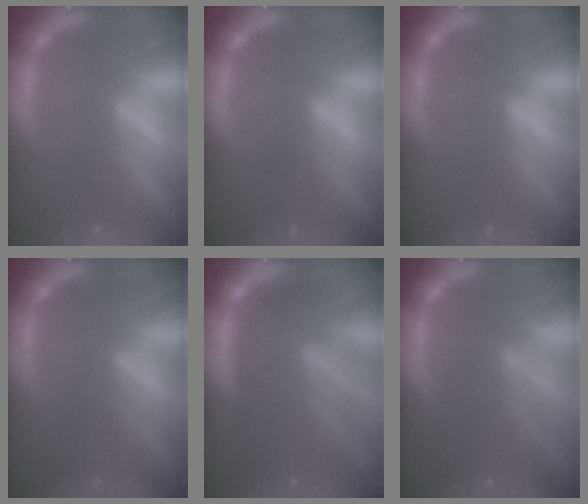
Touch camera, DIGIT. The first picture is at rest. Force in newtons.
{"total": 1.5}
{"total": 0.0}
{"total": 2.5}
{"total": 10.0}
{"total": 6.0}